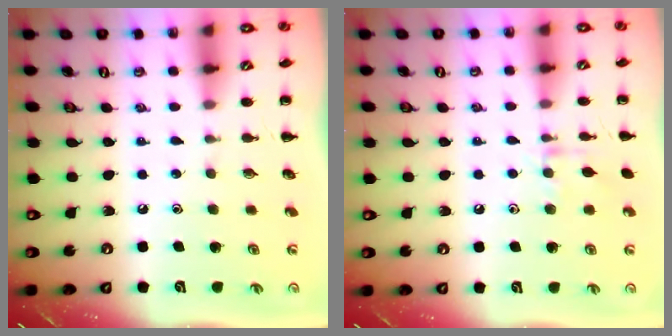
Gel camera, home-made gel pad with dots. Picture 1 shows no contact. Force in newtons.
{"total": 7.1, "press": 7.0, "slide": 1.3}